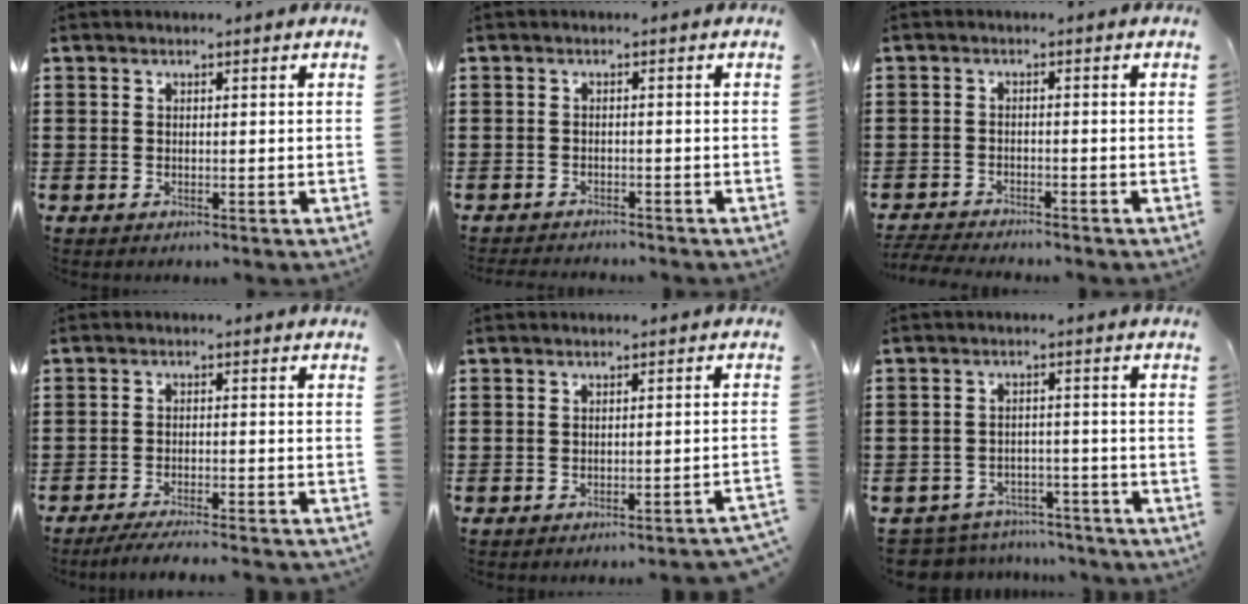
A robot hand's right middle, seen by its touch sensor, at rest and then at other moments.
{"total": 1.3, "force": [-1.3, 0.0, 0.1], "torque": [-0.006, 0.000, -0.027]}
{"total": 2.7, "force": [-2.7, 0.0, 0.4], "torque": [-0.017, -0.006, -0.058]}
{"total": 3.7, "force": [-3.5, -0.2, 1.3], "torque": [-0.020, -0.003, -0.069]}
{"total": 1.7, "force": [-1.6, -0.4, 0.5], "torque": [-0.010, 0.001, -0.033]}
{"total": 4.8, "force": [-4.7, 0.7, 0.0], "torque": [-0.010, 0.007, -0.101]}